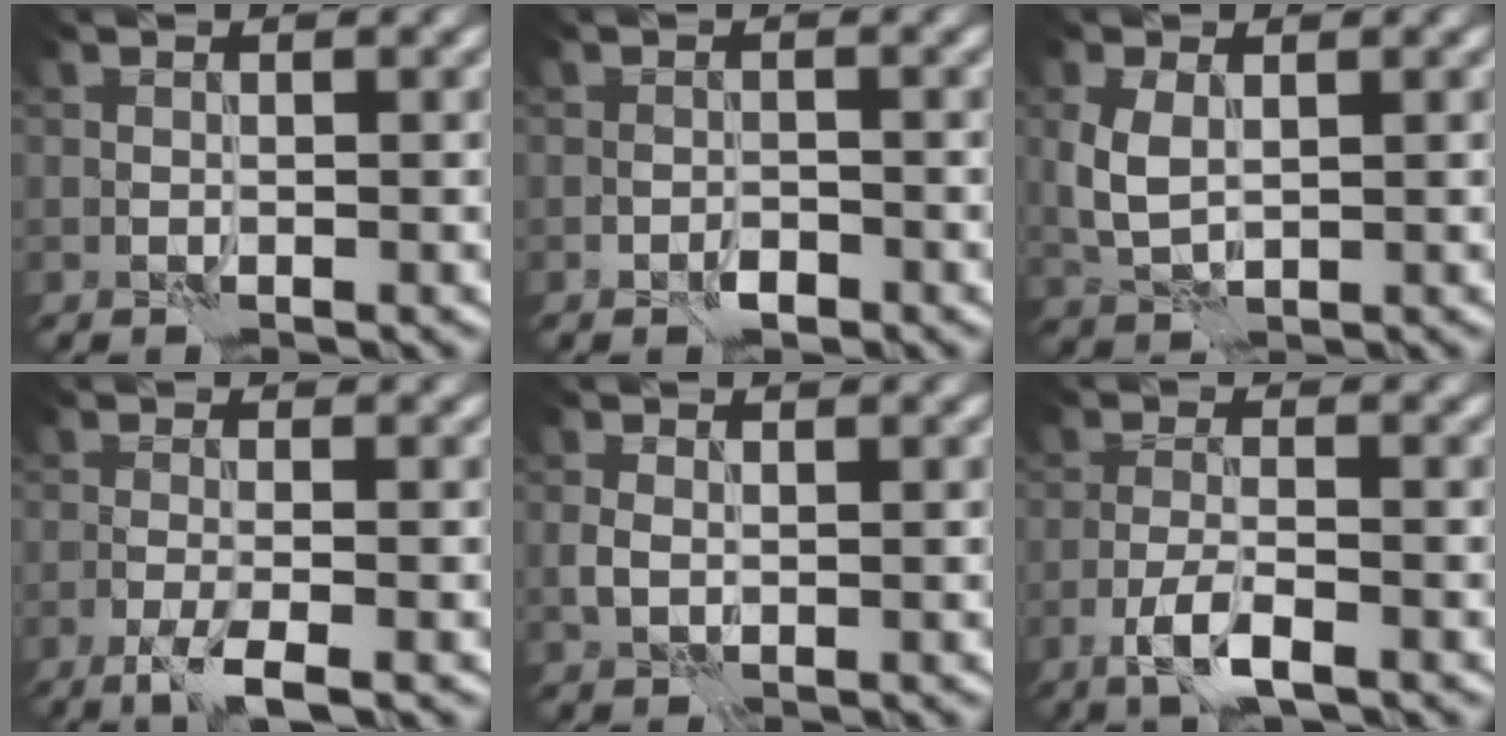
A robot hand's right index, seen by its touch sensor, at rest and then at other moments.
{"total": 1.2, "force": [-0.8, 0.6, 0.6], "torque": [-0.007, 0.003, -0.015]}
{"total": 3.1, "force": [0.7, 2.0, 2.2], "torque": [-0.060, 0.000, 0.018]}
{"total": 3.2, "force": [-1.9, 0.6, 2.5], "torque": [-0.045, -0.002, -0.044]}
{"total": 1.2, "force": [0.2, 1.0, 0.7], "torque": [-0.020, -0.002, 0.002]}
{"total": 3.3, "force": [-1.9, 0.8, 2.5], "torque": [-0.054, 0.000, -0.042]}